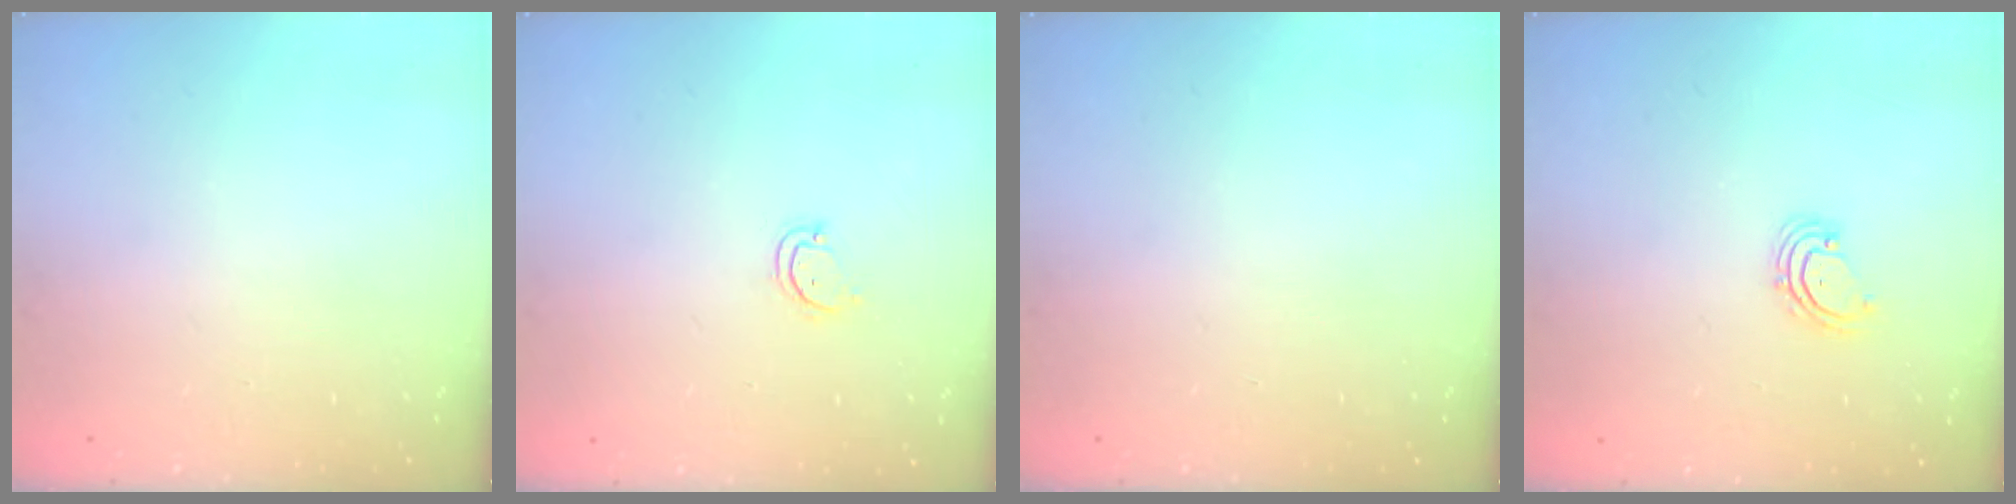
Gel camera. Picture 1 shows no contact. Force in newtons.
{"total": 2.7, "press": 2.6, "slide": 0.3}
{"total": 0.0}
{"total": 2.8, "press": 2.8, "slide": 0.2}